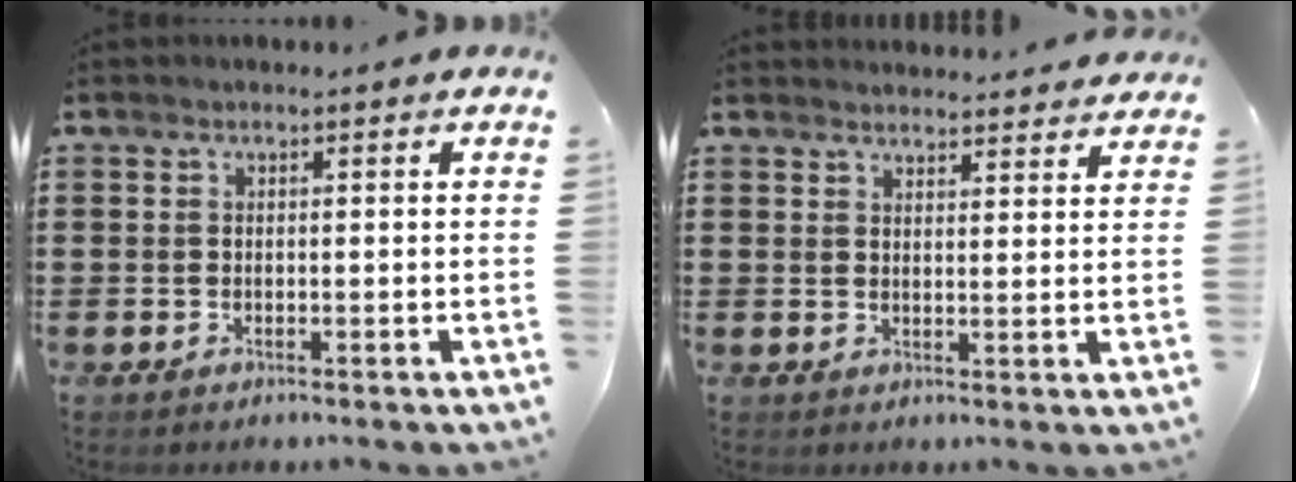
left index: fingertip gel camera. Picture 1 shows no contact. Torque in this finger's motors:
{"motor_torque": [2.14, 0.00, 0.75, 0.09]}